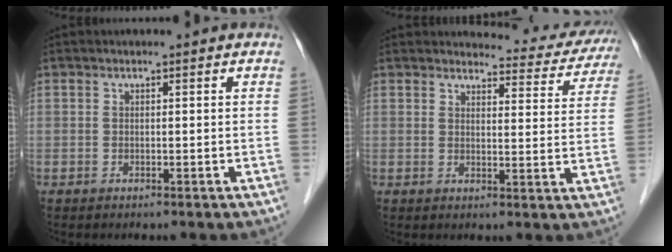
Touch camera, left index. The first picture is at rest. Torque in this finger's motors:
{"motor_torque": [0.19, -0.76, -0.02, -0.03]}